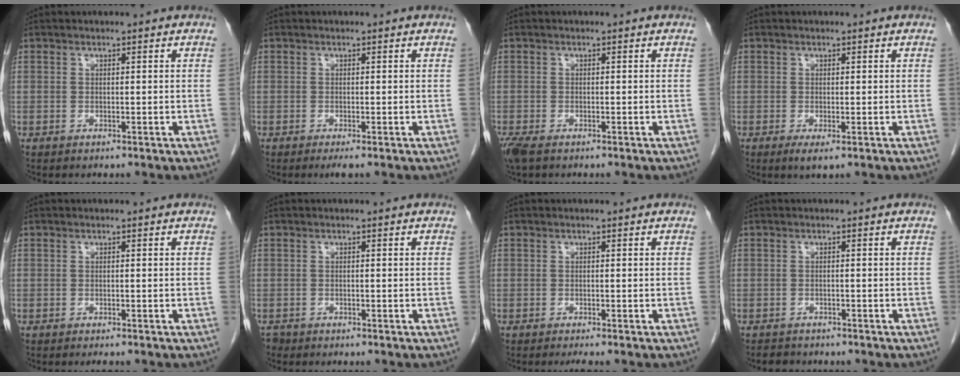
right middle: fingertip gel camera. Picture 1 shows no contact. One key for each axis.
{"total": 1.1, "fx": -0.7, "fy": -0.2, "fz": 0.8, "tx": -0.019, "ty": -0.007, "tz": -0.011}
{"total": 3.3, "fx": -2.2, "fy": 1.2, "fz": 2.0, "tx": -0.052, "ty": -0.013, "tz": -0.040}
{"total": 1.7, "fx": -0.6, "fy": 0.2, "fz": 1.6, "tx": -0.029, "ty": -0.008, "tz": -0.006}
{"total": 0.7, "fx": -0.6, "fy": 0.0, "fz": 0.3, "tx": -0.010, "ty": -0.005, "tz": -0.008}
{"total": 0.6, "fx": -0.5, "fy": 0.3, "fz": -0.1, "tx": -0.006, "ty": 0.000, "tz": -0.012}
{"total": 1.0, "fx": -0.8, "fy": -0.3, "fz": 0.5, "tx": -0.012, "ty": -0.003, "tz": -0.014}
{"total": 2.2, "fx": -1.9, "fy": 1.0, "fz": 0.3, "tx": -0.010, "ty": -0.002, "tz": -0.028}